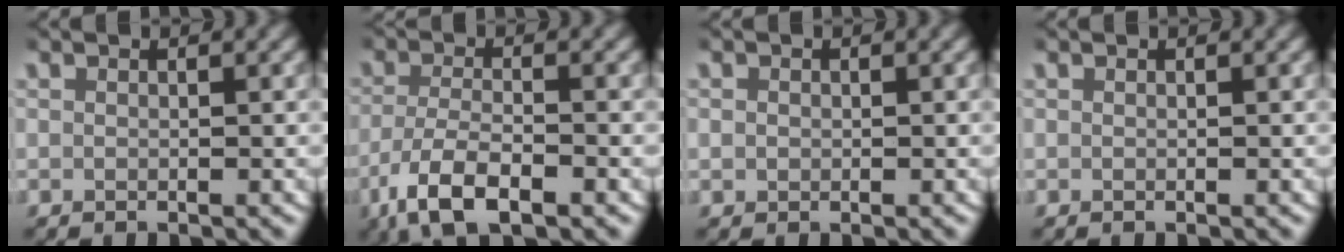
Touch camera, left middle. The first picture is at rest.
{"total": 5.3, "force": [-2.9, 2.2, 3.9], "torque": [-0.082, -0.012, -0.043]}
{"total": 0.8, "force": [-0.1, 0.8, 0.2], "torque": [-0.011, -0.003, 0.000]}
{"total": 0.0}